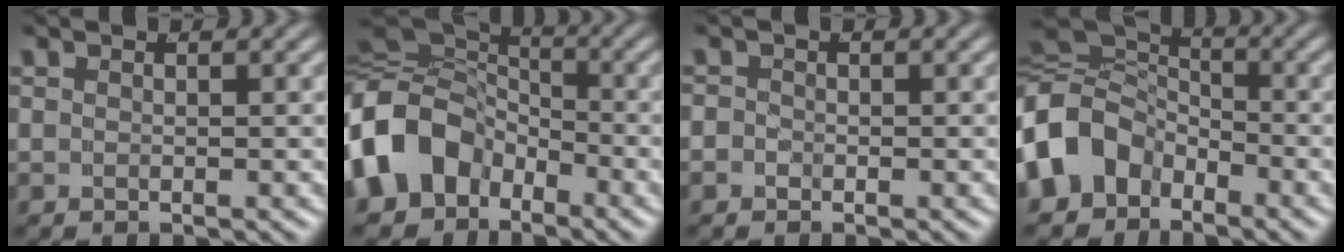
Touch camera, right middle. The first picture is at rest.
{"total": 11.1, "force": [-2.5, 9.3, 5.4], "torque": [-0.143, -0.029, -0.041]}
{"total": 1.3, "force": [-0.7, 1.0, 0.1], "torque": [-0.009, -0.012, -0.012]}
{"total": 10.9, "force": [-1.4, 9.4, 5.4], "torque": [-0.141, -0.027, -0.028]}